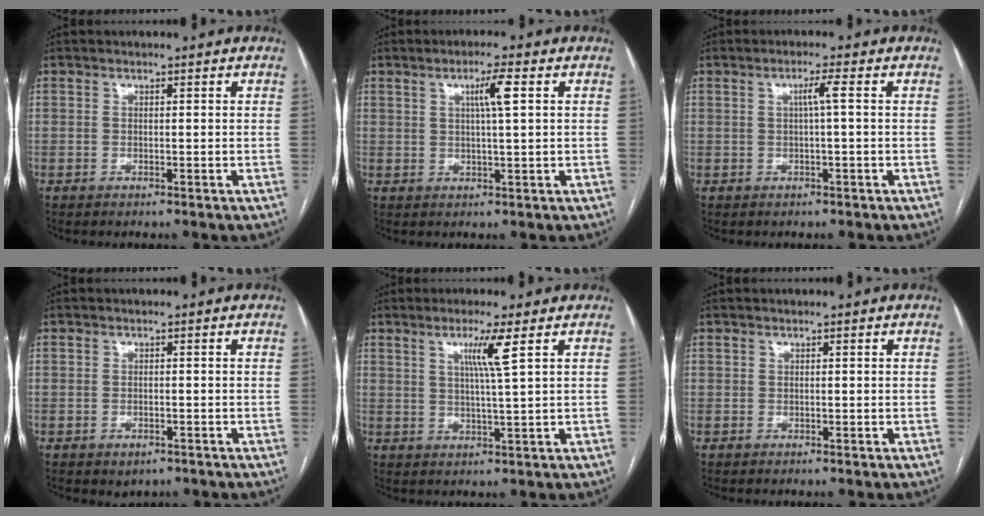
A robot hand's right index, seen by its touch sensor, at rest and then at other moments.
{"total": 4.3, "force": [1.5, 0.0, 4.0], "torque": [-0.070, 0.000, 0.025]}
{"total": 2.3, "force": [0.3, -0.4, 2.3], "torque": [-0.042, 0.001, 0.005]}
{"total": 1.8, "force": [-0.9, 1.3, 0.9], "torque": [-0.011, 0.000, -0.002]}
{"total": 5.1, "force": [2.3, -0.9, 4.5], "torque": [-0.085, -0.008, 0.042]}
{"total": 0.0}